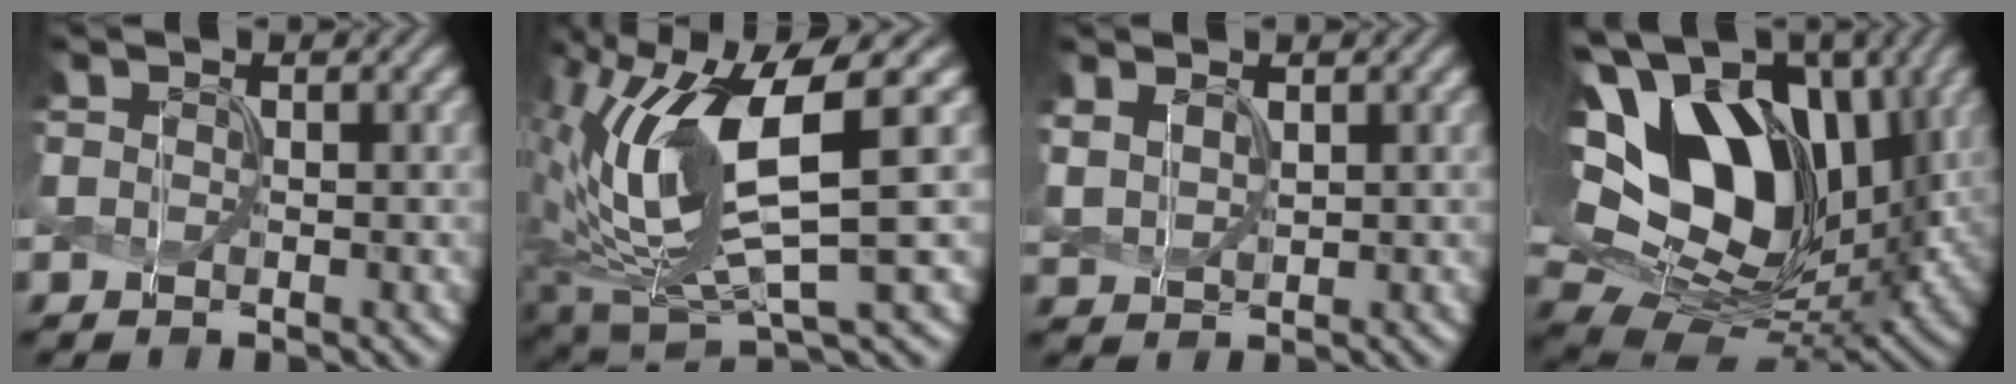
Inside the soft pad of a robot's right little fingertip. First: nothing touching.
{"total": 11.1, "force": [1.5, 3.9, 10.3], "torque": [-0.218, -0.018, 0.036]}
{"total": 2.0, "force": [1.1, 1.1, 1.2], "torque": [-0.035, -0.001, 0.032]}
{"total": 16.9, "force": [5.2, 10.8, 11.8], "torque": [-0.222, 0.026, 0.086]}